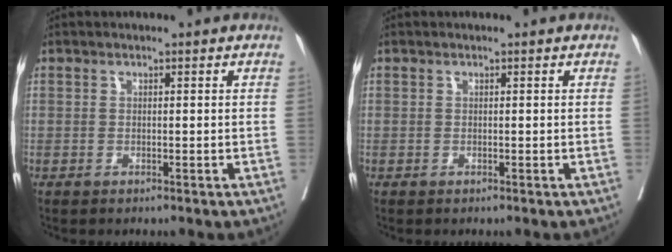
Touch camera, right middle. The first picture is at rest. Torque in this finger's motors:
{"motor_torque": [0.00, 0.00, 0.00, 0.00]}